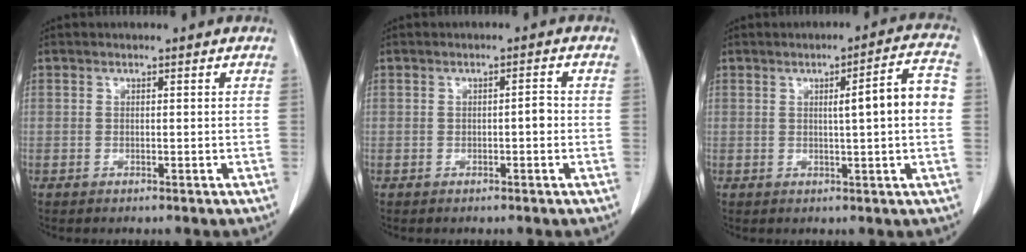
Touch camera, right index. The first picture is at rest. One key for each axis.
{"total": 1.6, "fx": -0.3, "fy": 0.4, "fz": 1.5, "tx": -0.019, "ty": 0.003, "tz": -0.005}
{"total": 7.6, "fx": 0.5, "fy": 0.0, "fz": 7.6, "tx": -0.105, "ty": 0.014, "tz": 0.004}